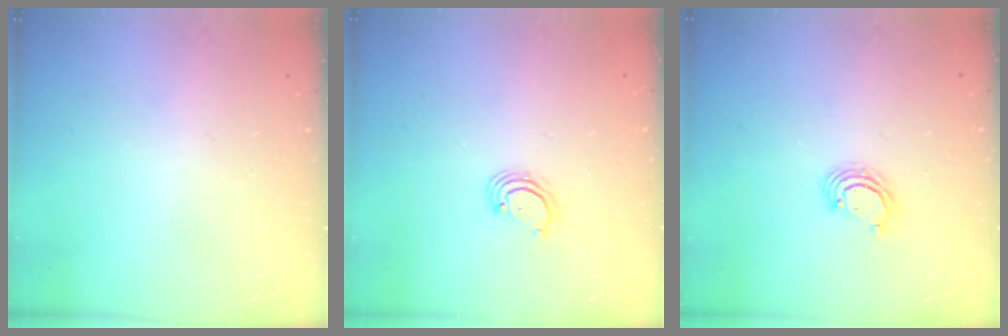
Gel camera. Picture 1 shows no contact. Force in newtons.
{"total": 2.7, "press": 2.7, "slide": 0.3}
{"total": 3.2, "press": 3.2, "slide": 0.1}